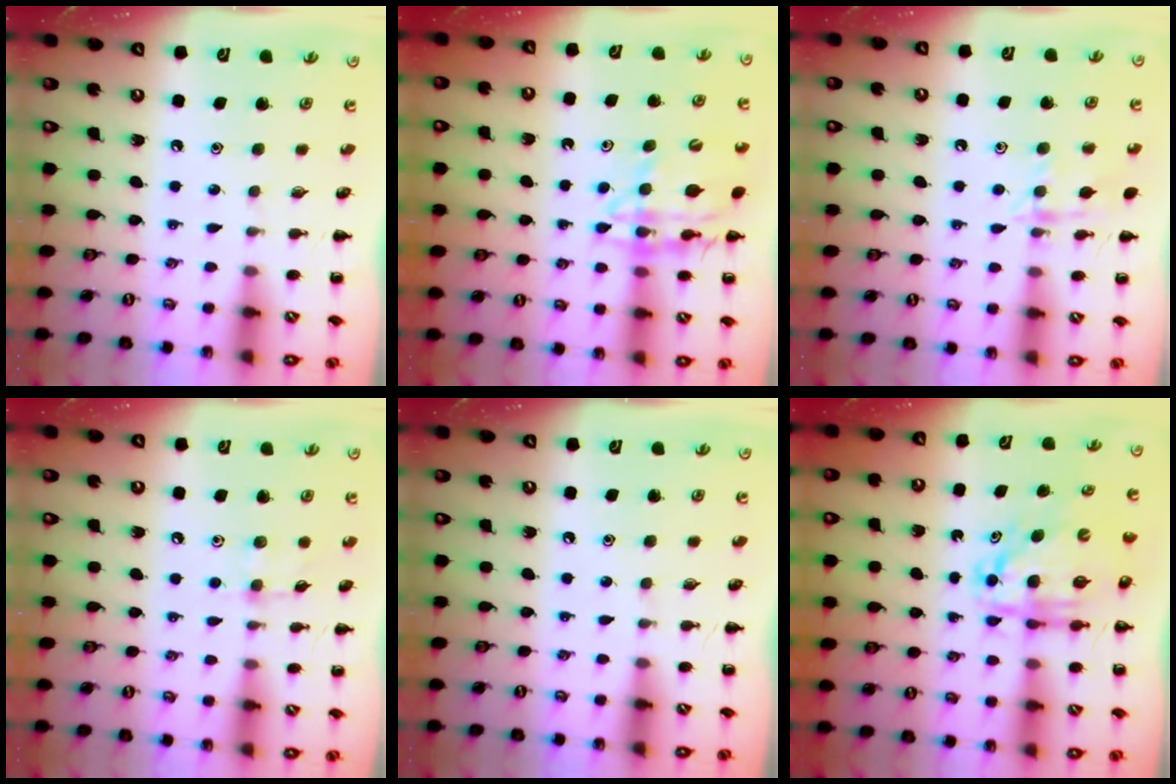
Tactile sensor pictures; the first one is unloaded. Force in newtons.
{"total": 14.3, "press": 14.1, "slide": 2.7}
{"total": 10.7, "press": 10.7, "slide": 0.7}
{"total": 4.0, "press": 3.7, "slide": 1.4}
{"total": 0.0}
{"total": 7.3, "press": 7.0, "slide": 1.8}